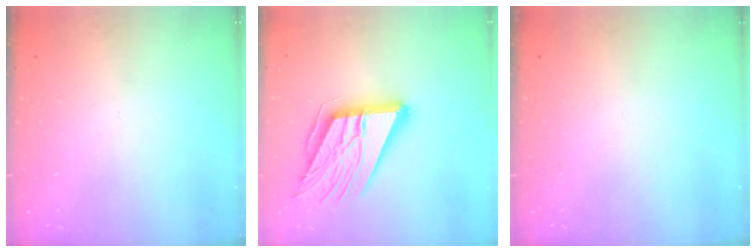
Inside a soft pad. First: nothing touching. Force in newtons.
{"total": 18.9, "press": 18.8, "slide": 2.2}
{"total": 0.0}